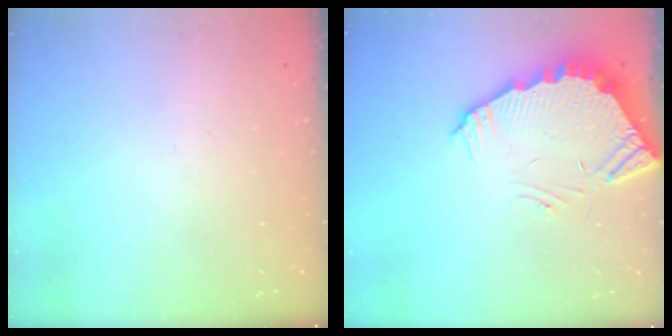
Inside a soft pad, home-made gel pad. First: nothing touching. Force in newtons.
{"total": 4.6, "press": 4.6, "slide": 0.2}